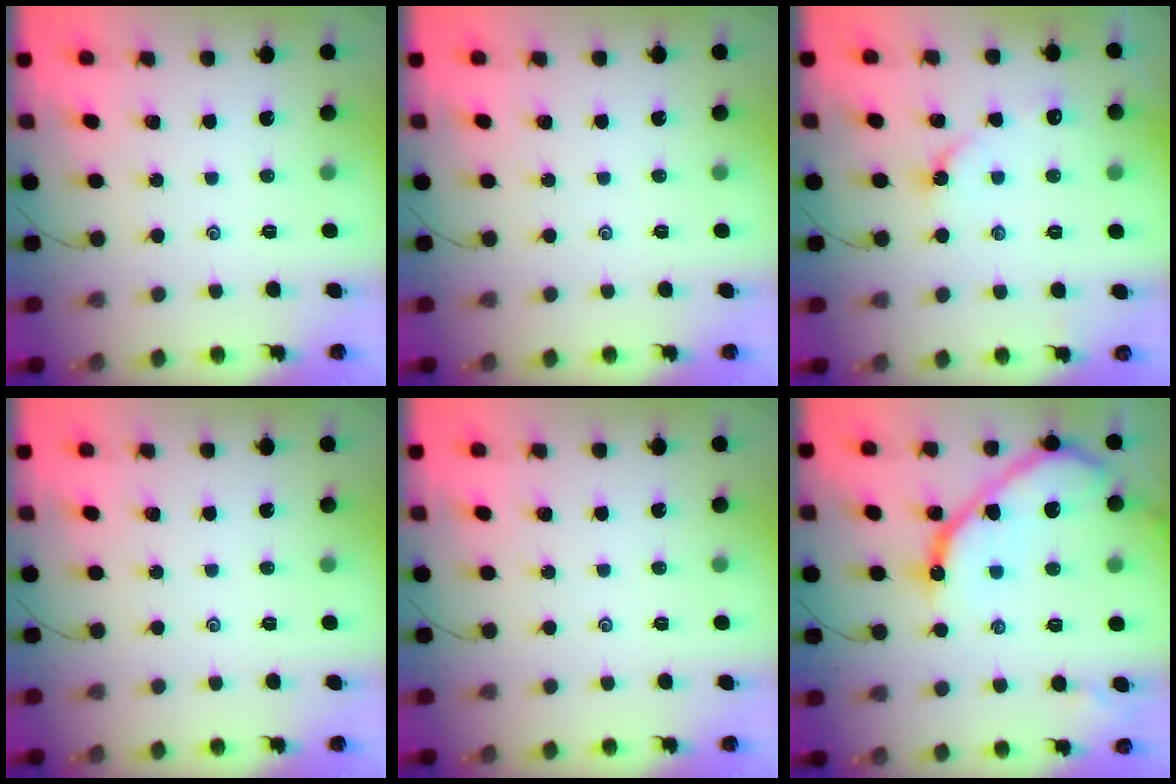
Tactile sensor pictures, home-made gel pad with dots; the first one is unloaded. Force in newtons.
{"total": 0.0}
{"total": 3.8, "press": 3.7, "slide": 0.6}
{"total": 0.0}
{"total": 0.0}
{"total": 14.3, "press": 14.3, "slide": 1.2}